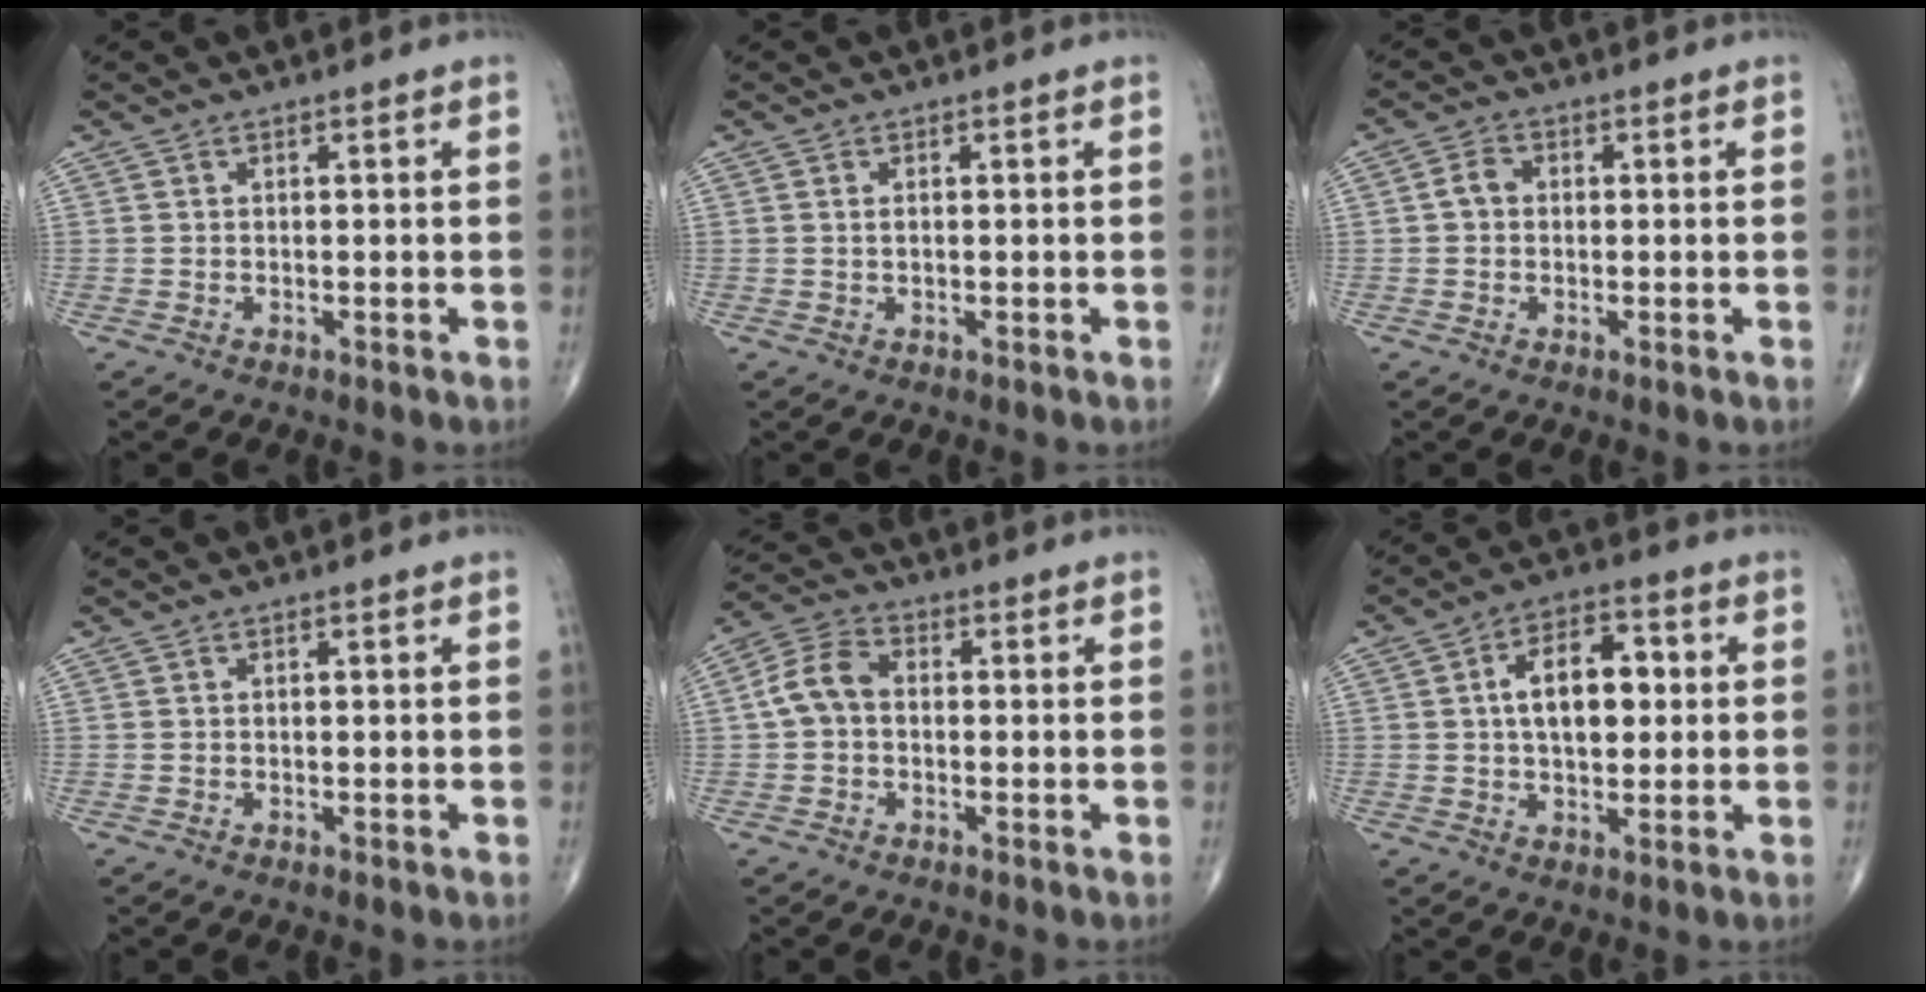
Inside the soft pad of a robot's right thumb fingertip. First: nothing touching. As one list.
[{"total": 0.7, "force": [0.0, 0.4, 0.6], "torque": [-0.011, 0.000, 0.001]}, {"total": 2.9, "force": [0.0, 2.4, 1.7], "torque": [-0.026, 0.011, -0.006]}, {"total": 0.0}, {"total": 6.7, "force": [-0.2, 4.9, 4.6], "torque": [-0.085, 0.023, -0.015]}, {"total": 10.9, "force": [1.3, 6.3, 8.8], "torque": [-0.119, 0.015, 0.018]}]